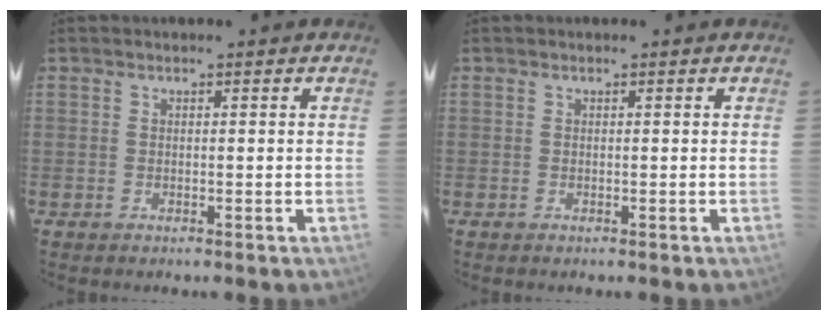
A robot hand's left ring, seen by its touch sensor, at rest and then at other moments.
{"total": 0.0}